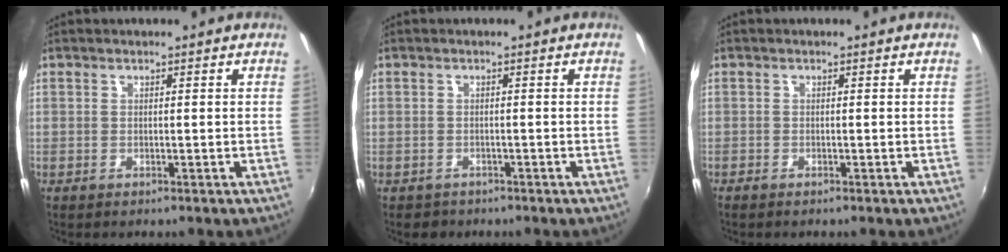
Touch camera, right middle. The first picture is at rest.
{"total": 1.9, "force": [-1.3, 1.4, 0.2], "torque": [-0.010, -0.003, -0.019]}
{"total": 0.7, "force": [-0.7, 0.1, 0.3], "torque": [-0.006, -0.004, -0.015]}